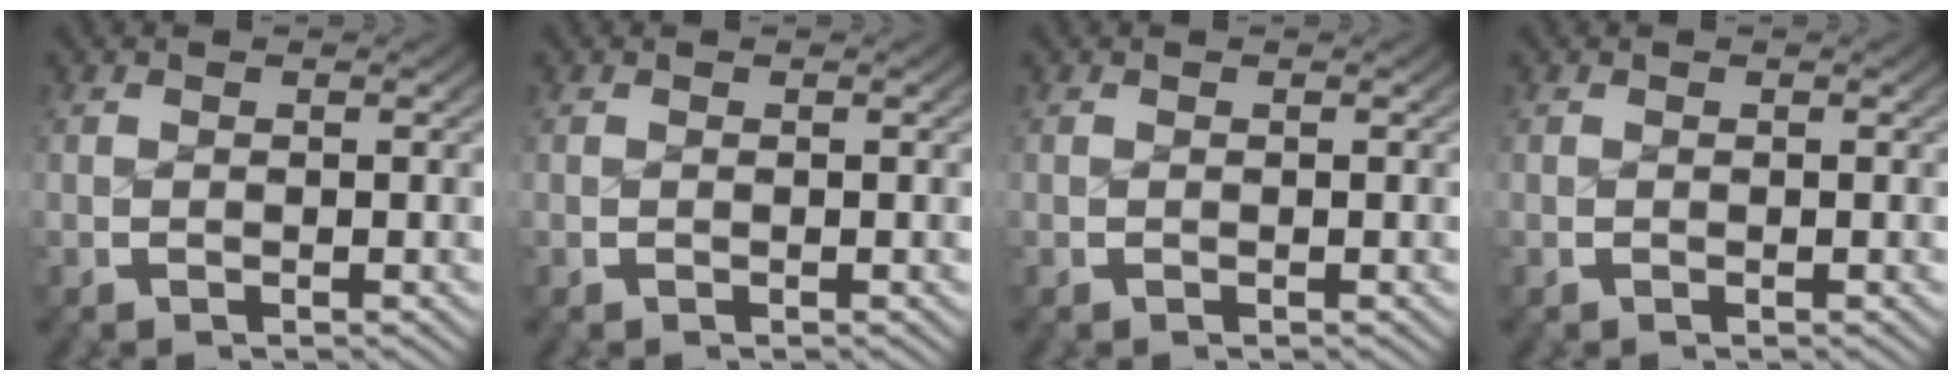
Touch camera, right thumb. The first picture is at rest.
{"total": 0.0}
{"total": 0.0}
{"total": 0.0}